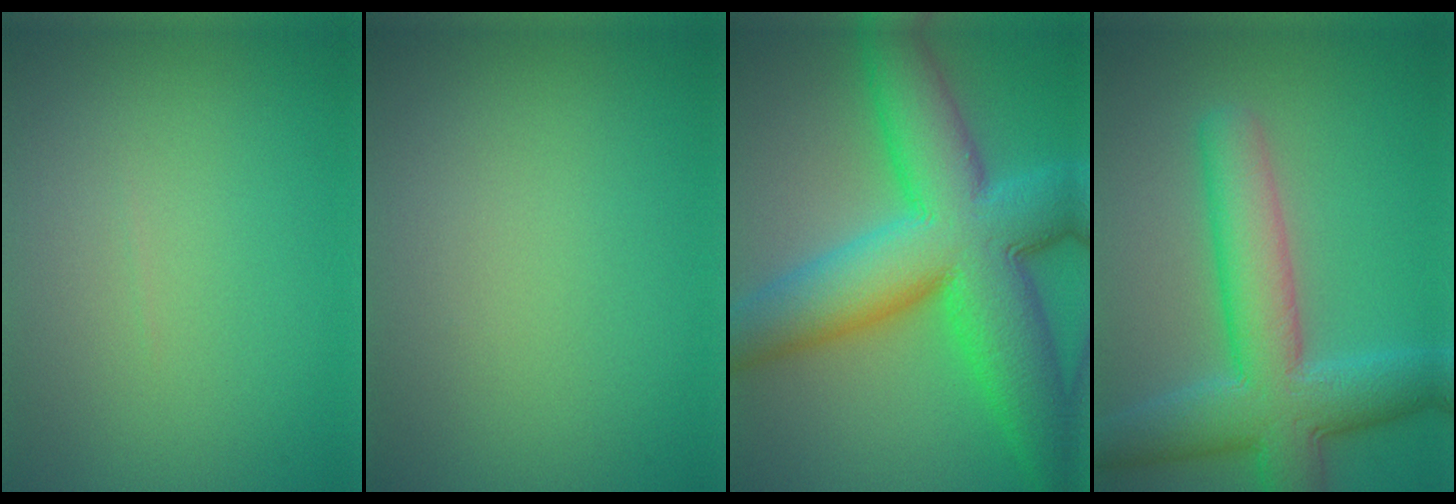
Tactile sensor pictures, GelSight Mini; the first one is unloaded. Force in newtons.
{"total": 0.0}
{"total": 14.2, "press": 14.1, "slide": 0.3}
{"total": 8.4, "press": 8.4, "slide": 0.3}